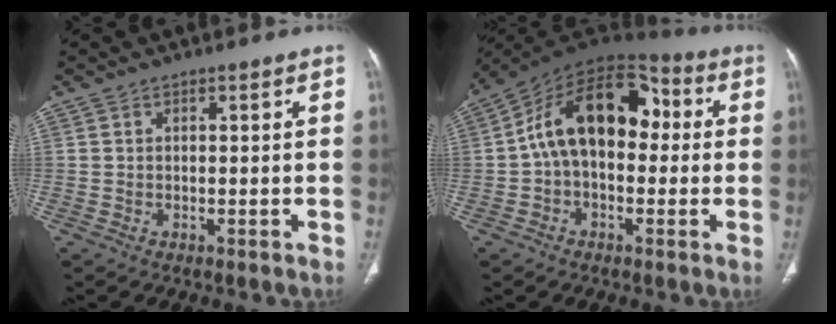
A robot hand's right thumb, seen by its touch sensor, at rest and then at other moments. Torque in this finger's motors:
{"motor_torque": [2.43, 2.58, 1.71, -0.48, 0.34]}